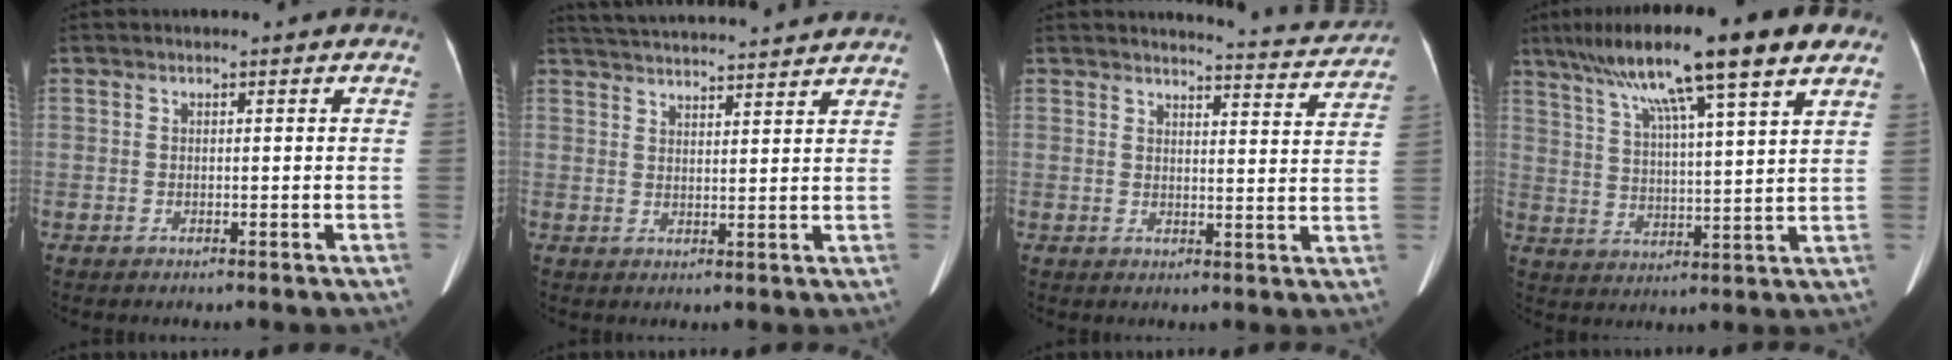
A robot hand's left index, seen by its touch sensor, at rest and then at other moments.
{"total": 16.3, "force": [15.4, 0.5, 5.3], "torque": [-0.100, 0.023, 0.215]}
{"total": 7.9, "force": [7.9, 0.0, 0.5], "torque": [-0.013, -0.025, 0.083]}
{"total": 18.0, "force": [11.7, 1.0, 13.6], "torque": [-0.229, 0.041, 0.178]}